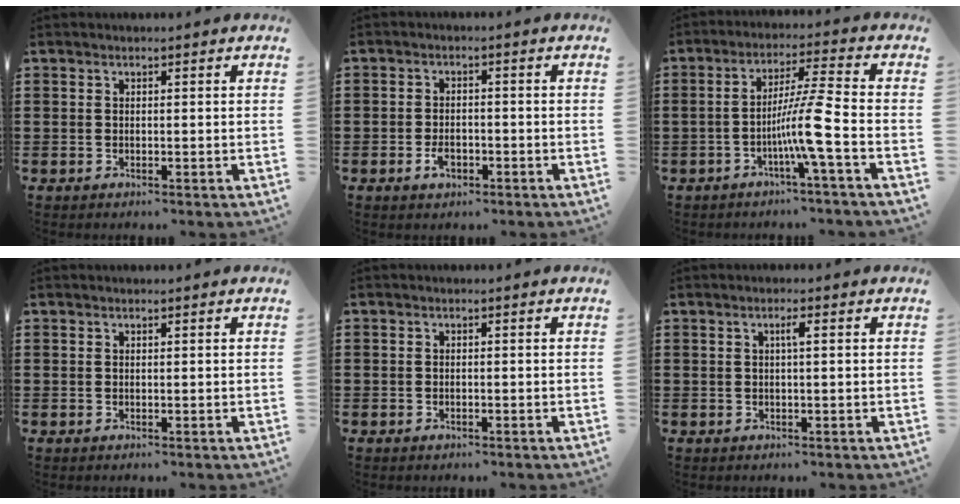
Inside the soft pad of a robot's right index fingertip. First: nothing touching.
{"total": 2.4, "force": [-1.1, 1.6, 1.5], "torque": [-0.028, 0.000, -0.020]}
{"total": 8.4, "force": [-2.9, -0.7, 7.8], "torque": [-0.141, -0.006, -0.058]}
{"total": 0.0}
{"total": 0.6, "force": [-0.3, 0.5, 0.1], "torque": [-0.002, 0.000, -0.007]}
{"total": 1.6, "force": [0.3, 0.1, 1.5], "torque": [-0.029, 0.002, 0.003]}